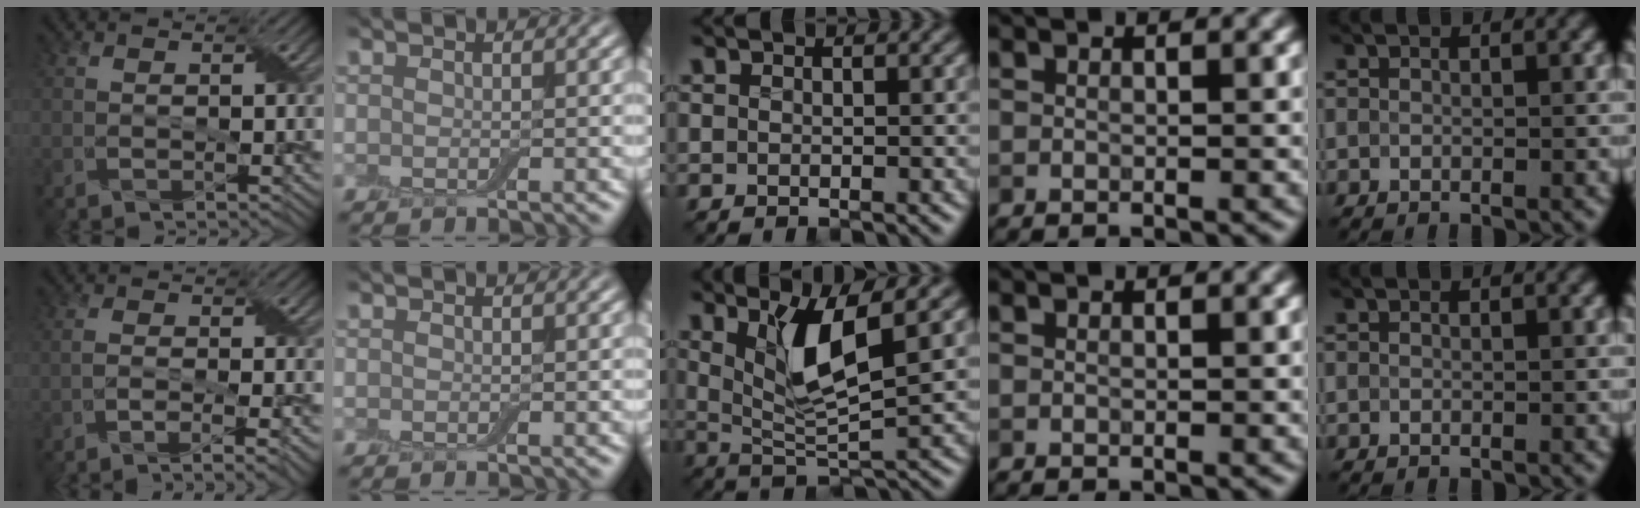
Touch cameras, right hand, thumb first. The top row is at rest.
{"thumb": {"total": 4.7, "force": [-2.9, 0.9, 3.5], "torque": [-0.058, 0.001, -0.049]}, "middle": {"total": 5.1, "force": [2.0, 1.0, 4.6], "torque": [-0.092, -0.012, 0.040]}}